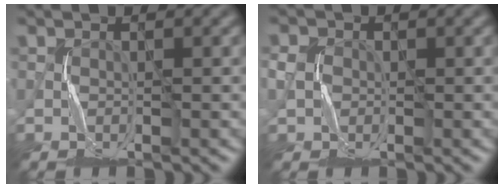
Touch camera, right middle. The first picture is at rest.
{"total": 1.9, "force": [0.0, 1.7, 0.8], "torque": [-0.029, -0.001, -0.001]}